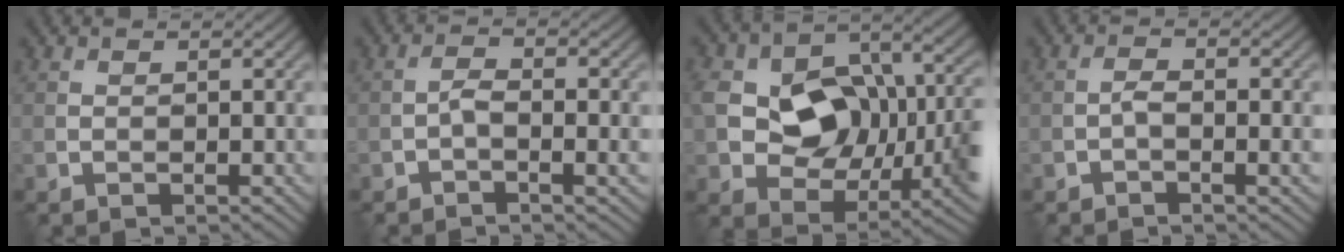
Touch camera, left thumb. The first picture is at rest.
{"total": 3.0, "force": [-1.2, 0.9, 2.6], "torque": [-0.052, 0.003, -0.028]}
{"total": 15.0, "force": [0.3, 10.6, 10.6], "torque": [-0.186, -0.009, 0.014]}
{"total": 2.7, "force": [-1.0, 0.7, 2.4], "torque": [-0.048, 0.003, -0.024]}